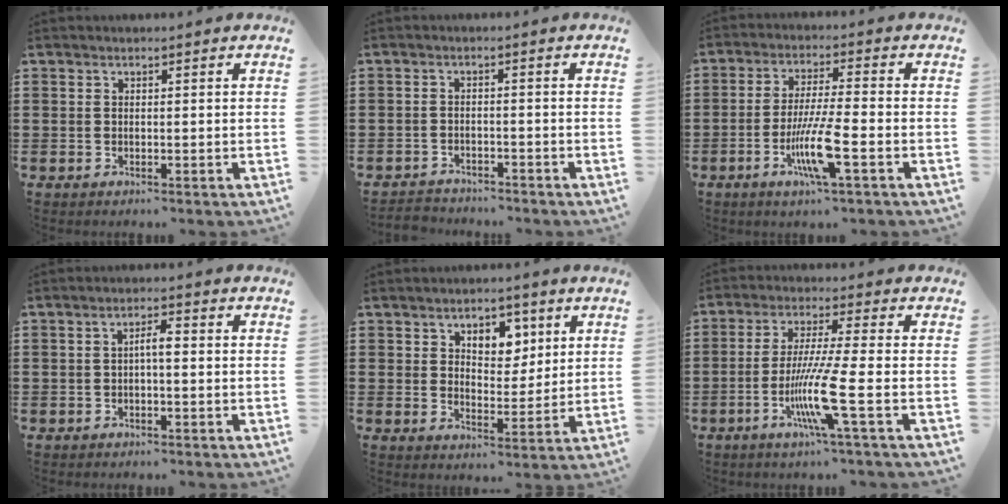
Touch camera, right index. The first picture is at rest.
{"total": 2.3, "force": [-2.3, 0.3, -0.3], "torque": [-0.002, 0.001, -0.052]}
{"total": 8.5, "force": [-3.3, 0.8, 7.8], "torque": [-0.159, -0.016, -0.064]}
{"total": 2.4, "force": [-0.3, 0.5, 2.3], "torque": [-0.044, 0.005, -0.008]}
{"total": 4.9, "force": [2.7, 3.5, 2.1], "torque": [-0.042, 0.006, 0.043]}
{"total": 9.8, "force": [-3.3, -0.2, 9.2], "torque": [-0.189, -0.021, -0.067]}